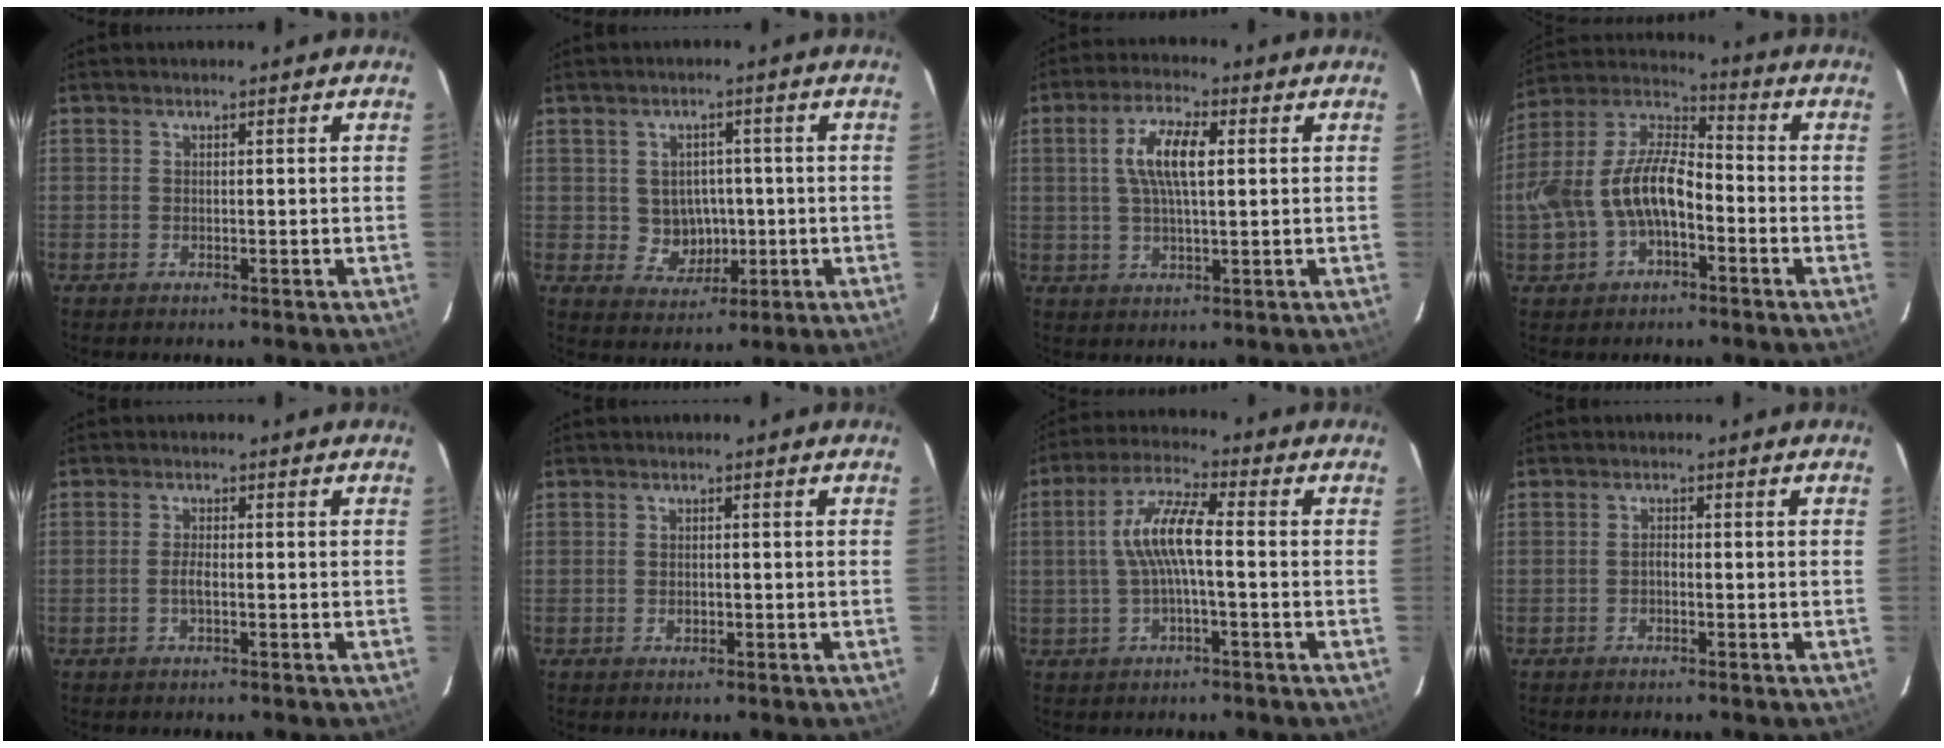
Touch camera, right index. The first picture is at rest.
{"total": 5.8, "force": [-0.2, 5.5, 2.0], "torque": [-0.046, 0.012, 0.014]}
{"total": 8.3, "force": [1.8, 2.7, 7.6], "torque": [-0.145, 0.012, 0.033]}
{"total": 15.0, "force": [-3.9, 8.0, 12.1], "torque": [-0.252, 0.013, -0.070]}
{"total": 1.9, "force": [-0.5, 0.4, 1.8], "torque": [-0.038, 0.001, -0.011]}
{"total": 1.1, "force": [-0.2, 0.9, 0.6], "torque": [-0.011, 0.002, -0.003]}
{"total": 8.7, "force": [-0.3, 1.7, 8.5], "torque": [-0.172, 0.014, -0.006]}
{"total": 0.8, "force": [-0.5, 0.4, 0.5], "torque": [-0.010, 0.005, -0.010]}